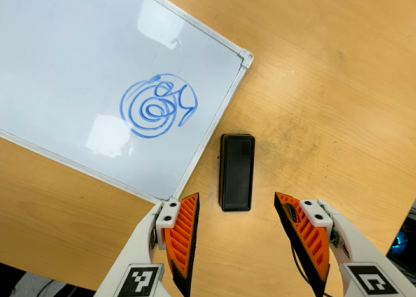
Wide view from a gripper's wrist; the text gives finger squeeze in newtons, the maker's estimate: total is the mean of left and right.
{"total": 0.0}